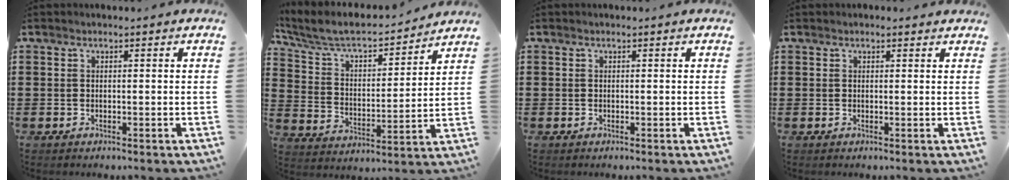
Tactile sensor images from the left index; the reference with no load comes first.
{"total": 6.6, "force": [5.7, 1.6, 2.9], "torque": [-0.082, -0.036, 0.091]}
{"total": 0.0}
{"total": 0.6, "force": [0.5, 0.3, 0.3], "torque": [-0.006, 0.002, 0.010]}